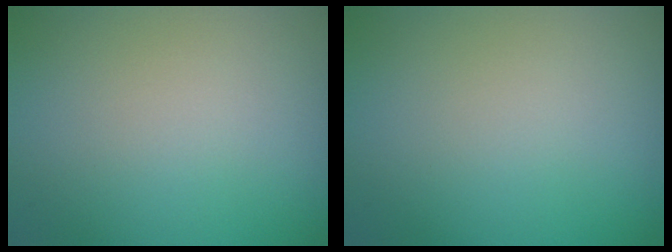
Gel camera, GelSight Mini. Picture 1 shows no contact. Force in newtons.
{"total": 0.0}